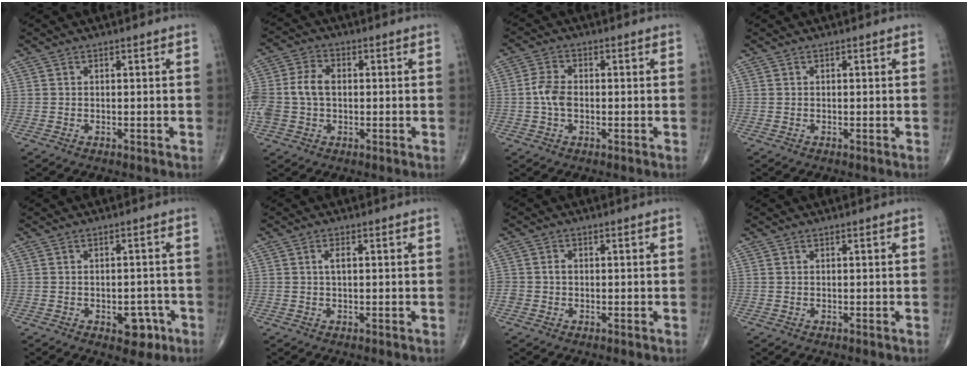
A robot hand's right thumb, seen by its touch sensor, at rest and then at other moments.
{"total": 9.6, "force": [-0.2, 6.7, 6.9], "torque": [-0.156, 0.026, -0.004]}
{"total": 4.4, "force": [-0.5, 2.7, 3.4], "torque": [-0.075, 0.009, -0.017]}
{"total": 0.0}
{"total": 5.1, "force": [-2.3, 3.1, 3.4], "torque": [-0.018, 0.014, -0.024]}
{"total": 1.6, "force": [0.3, 0.6, 1.4], "torque": [-0.027, 0.001, 0.004]}
{"total": 1.8, "force": [-0.2, 1.6, 0.9], "torque": [-0.007, 0.004, -0.004]}
{"total": 0.0}